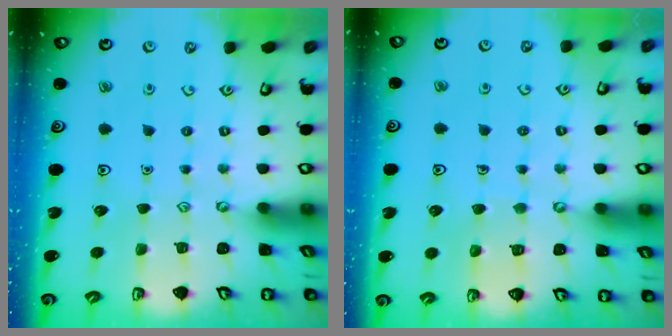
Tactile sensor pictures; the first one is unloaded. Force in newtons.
{"total": 6.2, "press": 6.2, "slide": 0.6}